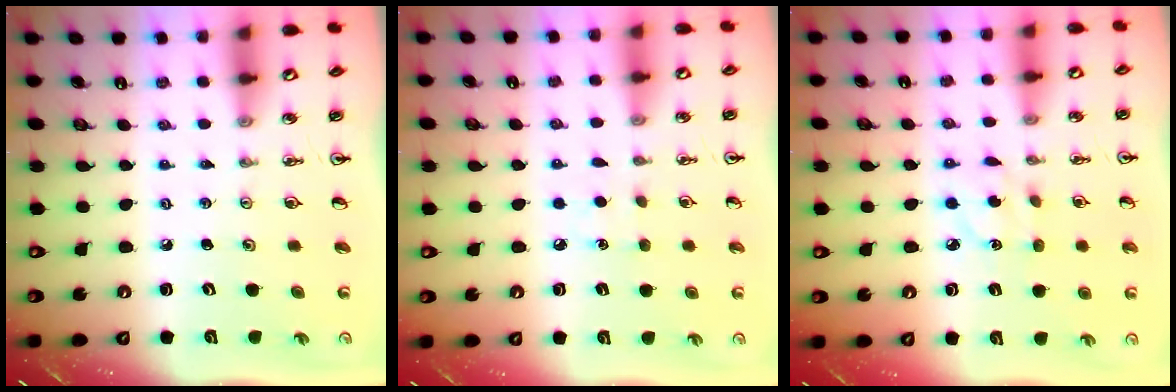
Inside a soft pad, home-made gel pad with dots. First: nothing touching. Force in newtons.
{"total": 5.4, "press": 5.4, "slide": 0.5}
{"total": 3.7, "press": 3.7, "slide": 0.3}